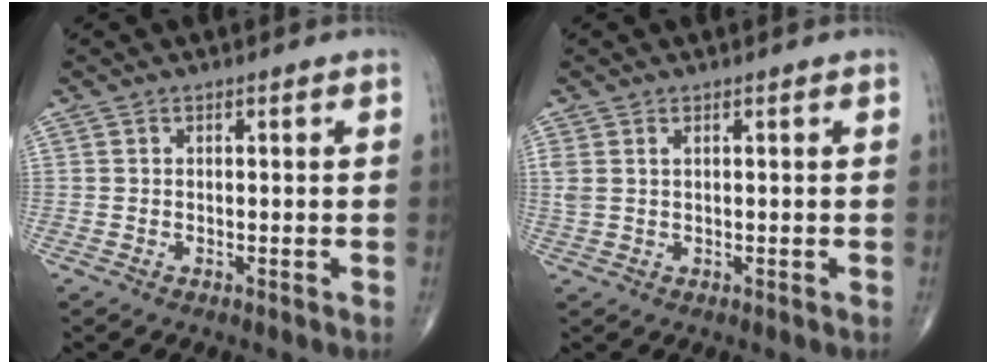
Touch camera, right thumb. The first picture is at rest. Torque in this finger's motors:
{"motor_torque": [0.05, 0.05, 0.30, 0.19, 0.03]}